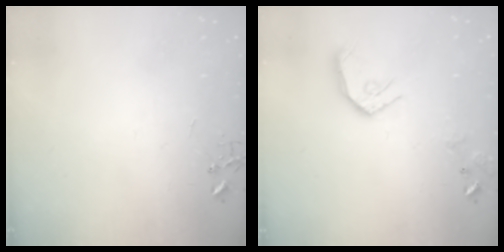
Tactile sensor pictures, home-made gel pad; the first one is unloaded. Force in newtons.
{"total": 12.7, "press": 12.6, "slide": 1.6}